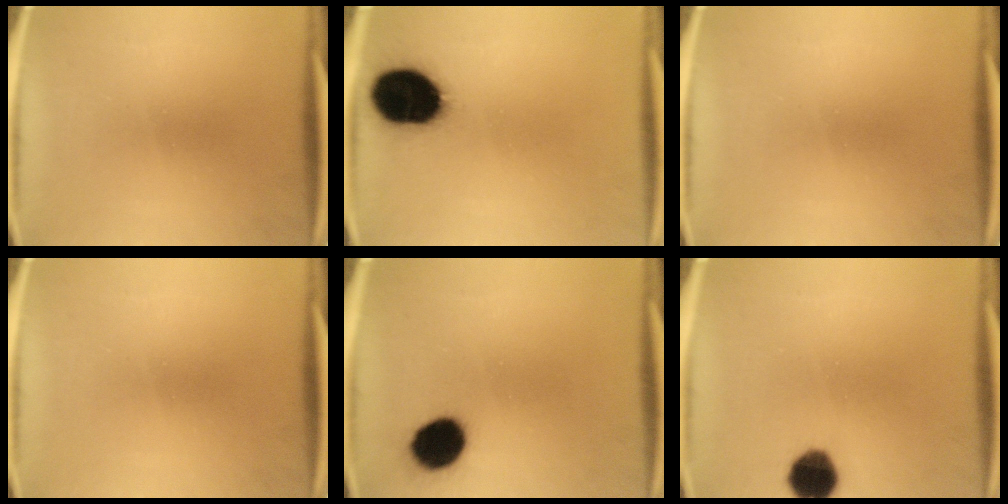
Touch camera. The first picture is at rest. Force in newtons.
{"total": 19.4}
{"total": 0.0}
{"total": 0.0}
{"total": 10.3}
{"total": 8.6}